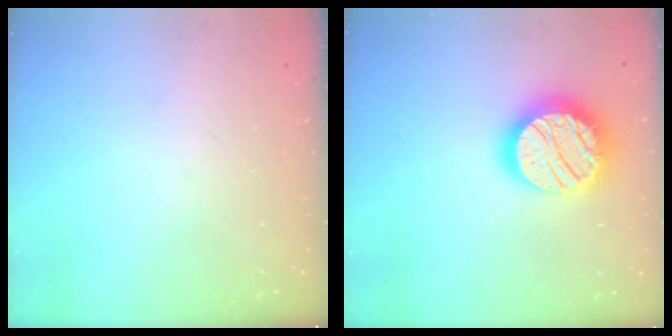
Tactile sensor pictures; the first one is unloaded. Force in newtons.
{"total": 24.0, "press": 24.0, "slide": 1.6}